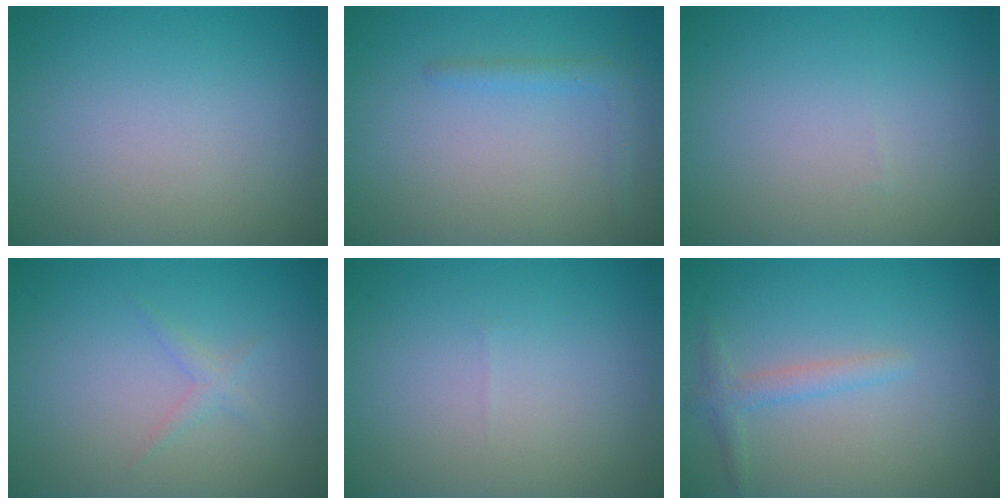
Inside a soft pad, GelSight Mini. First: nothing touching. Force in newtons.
{"total": 1.4, "press": 1.4, "slide": 0.1}
{"total": 0.0}
{"total": 1.0, "press": 1.0, "slide": 0.0}
{"total": 0.0}
{"total": 1.7, "press": 1.7, "slide": 0.1}